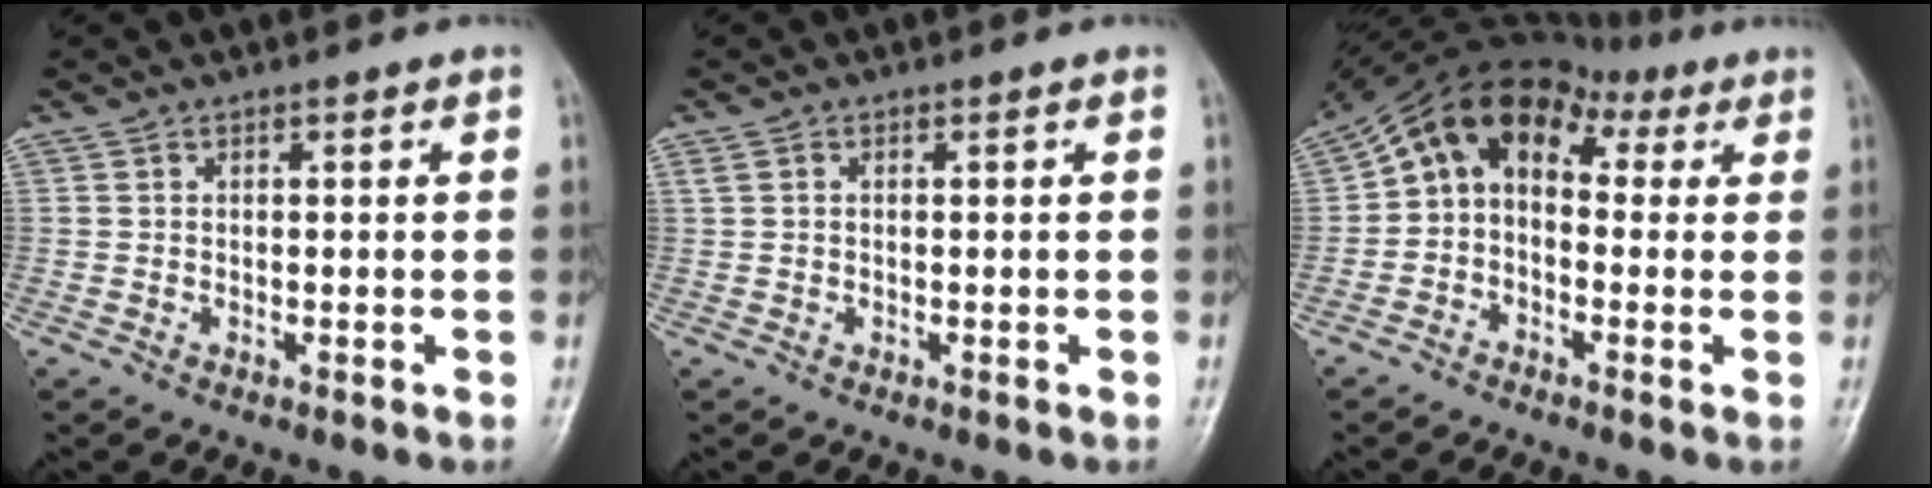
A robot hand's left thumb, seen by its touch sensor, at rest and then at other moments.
{"total": 0.9, "force": [0.2, 0.4, 0.8], "torque": [-0.021, 0.013, 0.008]}
{"total": 10.3, "force": [2.0, 7.9, 6.3], "torque": [-0.079, 0.048, 0.018]}